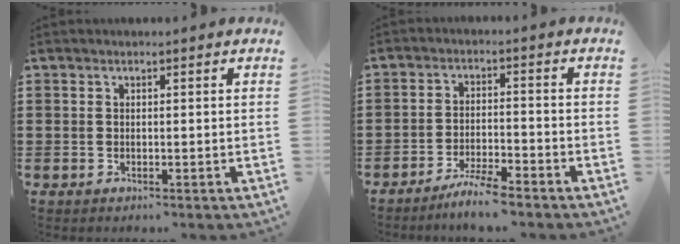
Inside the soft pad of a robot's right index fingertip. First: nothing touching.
{"total": 4.4, "force": [-4.0, -0.1, 1.8], "torque": [-0.039, -0.002, -0.078]}